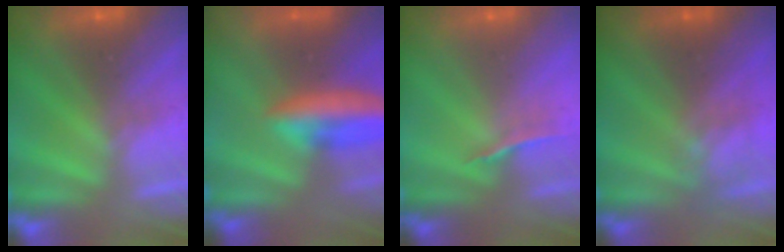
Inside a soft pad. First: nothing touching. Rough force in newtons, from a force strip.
{"total": 6.6}
{"total": 1.0}
{"total": 2.4}